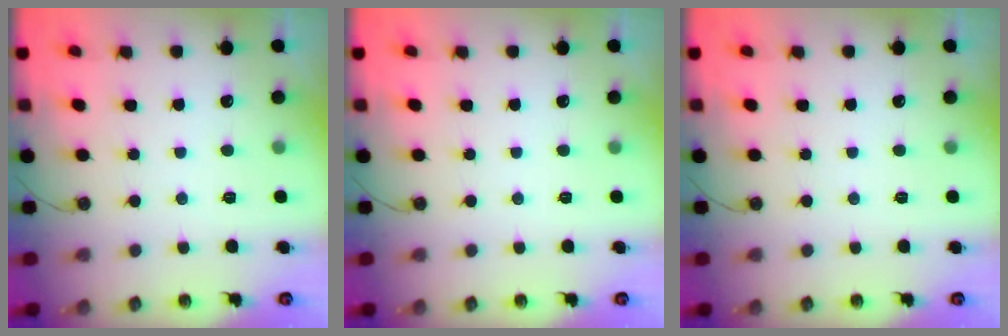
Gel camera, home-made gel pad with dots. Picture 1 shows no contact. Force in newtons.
{"total": 0.0}
{"total": 0.0}